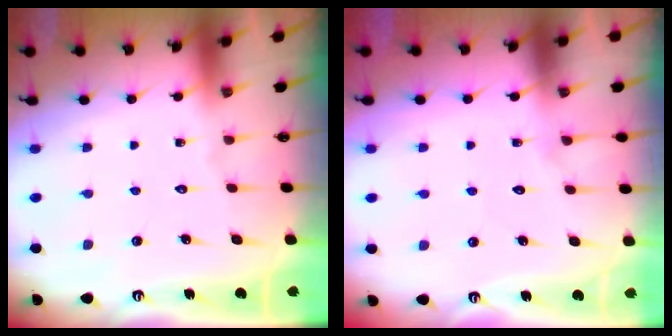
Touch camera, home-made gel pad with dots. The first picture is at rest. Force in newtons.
{"total": 5.2, "press": 5.1, "slide": 0.5}